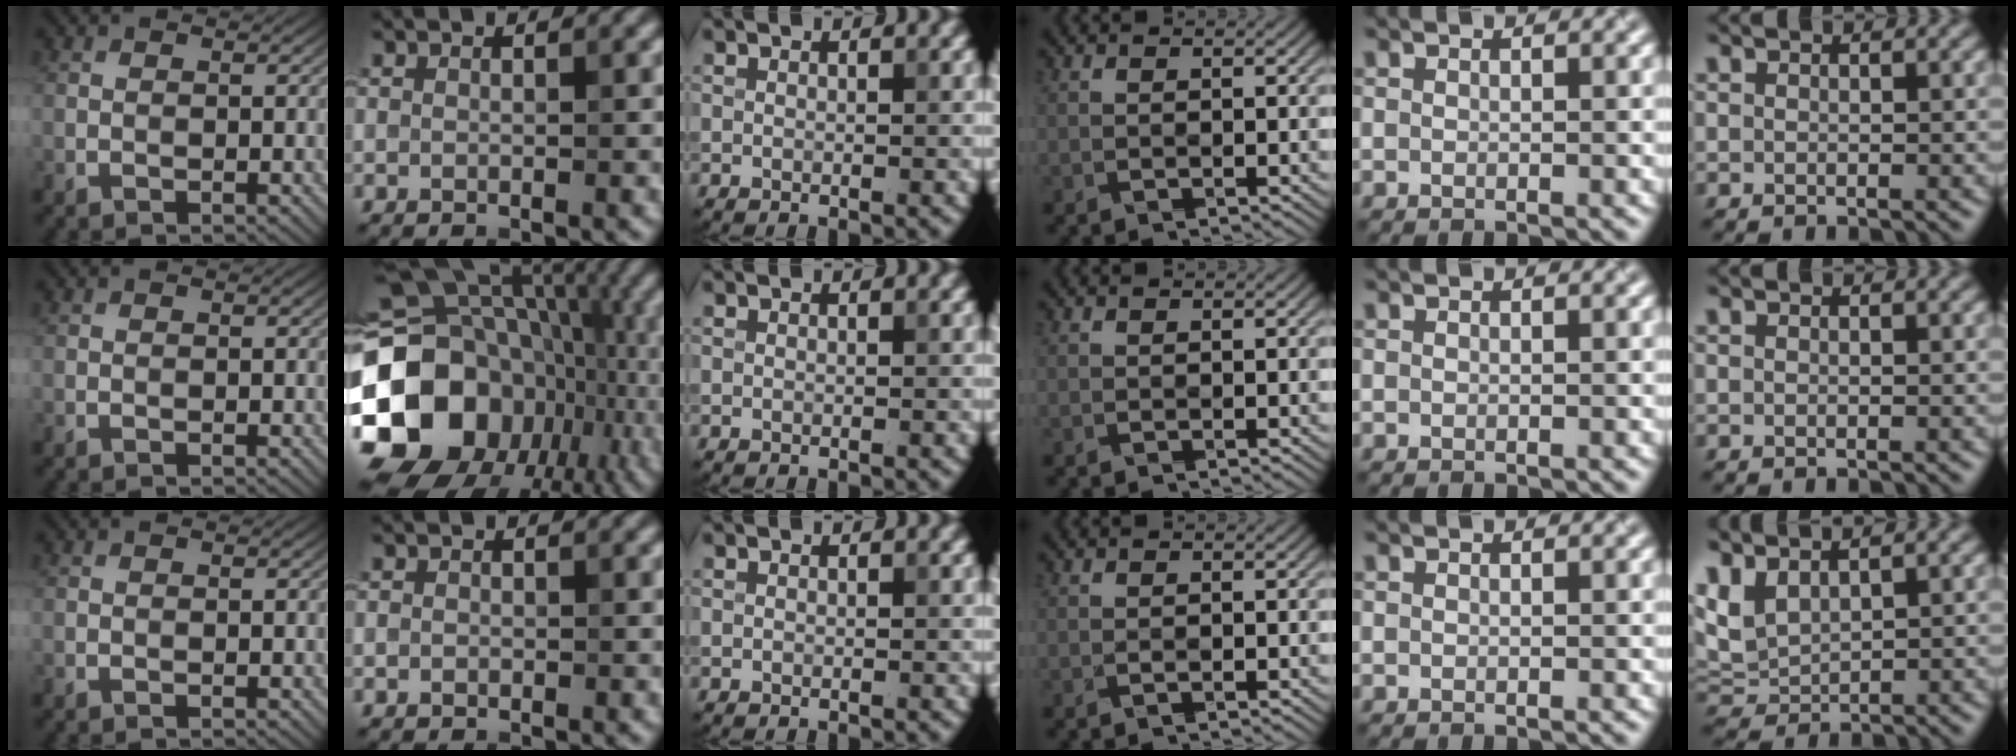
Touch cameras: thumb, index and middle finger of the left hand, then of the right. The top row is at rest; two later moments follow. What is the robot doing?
{"motion": "fold", "object": "aluminum foil"}